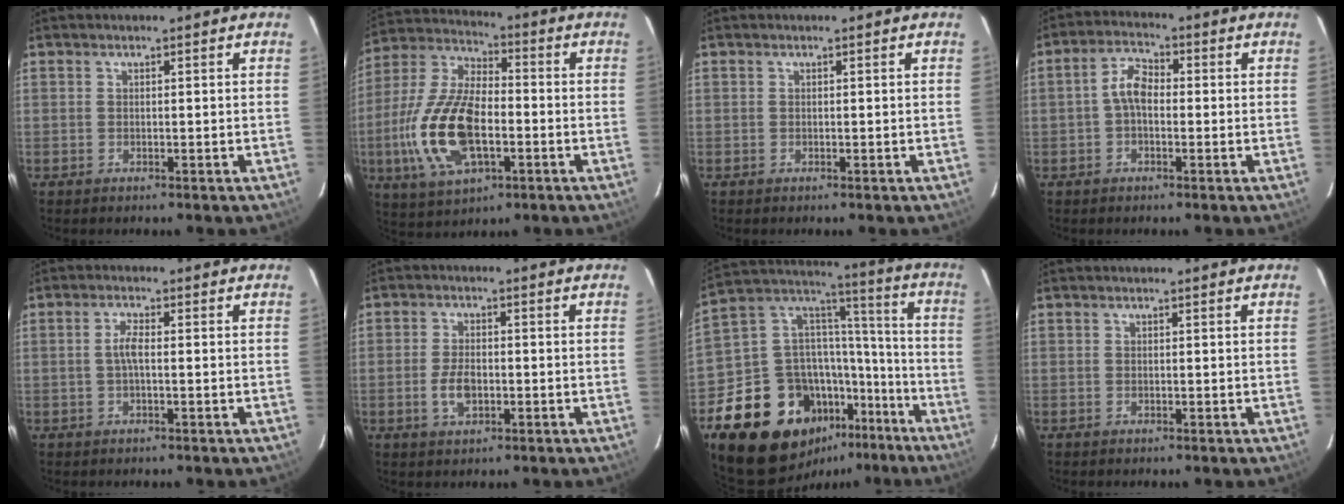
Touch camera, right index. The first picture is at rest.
{"total": 18.2, "force": [-4.5, 8.6, 15.4], "torque": [-0.336, -0.005, -0.080]}
{"total": 0.0}
{"total": 4.5, "force": [-0.6, 2.7, 3.6], "torque": [-0.070, 0.018, -0.012]}
{"total": 2.5, "force": [-0.3, 0.5, 2.4], "torque": [-0.050, 0.005, -0.005]}
{"total": 4.7, "force": [-1.4, 2.5, 3.8], "torque": [-0.080, -0.001, -0.023]}
{"total": 23.5, "force": [-13.8, 15.7, 10.8], "torque": [-0.212, 0.075, -0.192]}
{"total": 0.0}